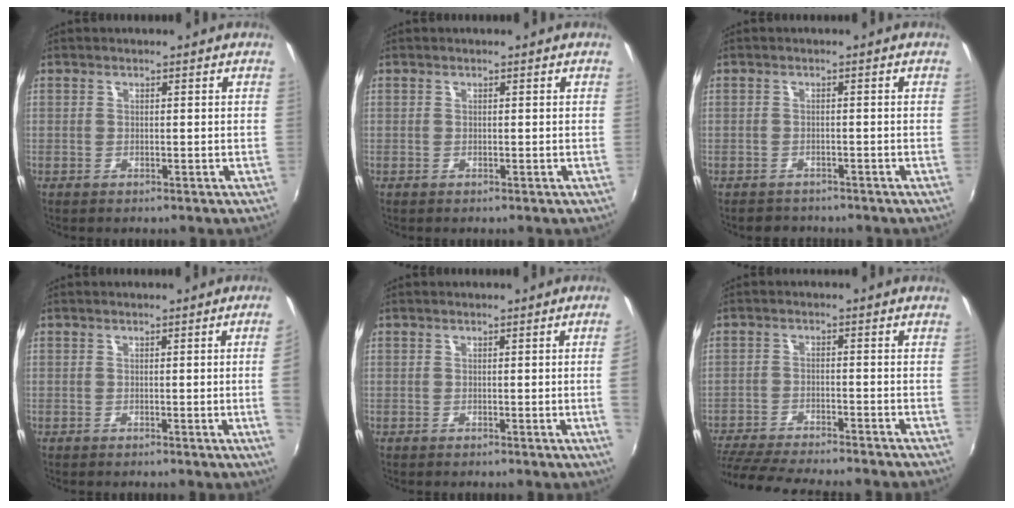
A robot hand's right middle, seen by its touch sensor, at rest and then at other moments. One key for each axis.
{"total": 0.0}
{"total": 2.7, "fx": -2.4, "fy": 1.3, "fz": 0.2, "tx": -0.012, "ty": -0.003, "tz": -0.040}
{"total": 3.1, "fx": -0.1, "fy": -1.5, "fz": 2.7, "tx": -0.044, "ty": -0.011, "tz": 0.003}
{"total": 2.4, "fx": -0.2, "fy": -1.3, "fz": 2.0, "tx": -0.027, "ty": -0.012, "tz": 0.000}
{"total": 14.1, "fx": -12.5, "fy": 1.6, "fz": 6.4, "tx": -0.141, "ty": -0.027, "tz": -0.200}